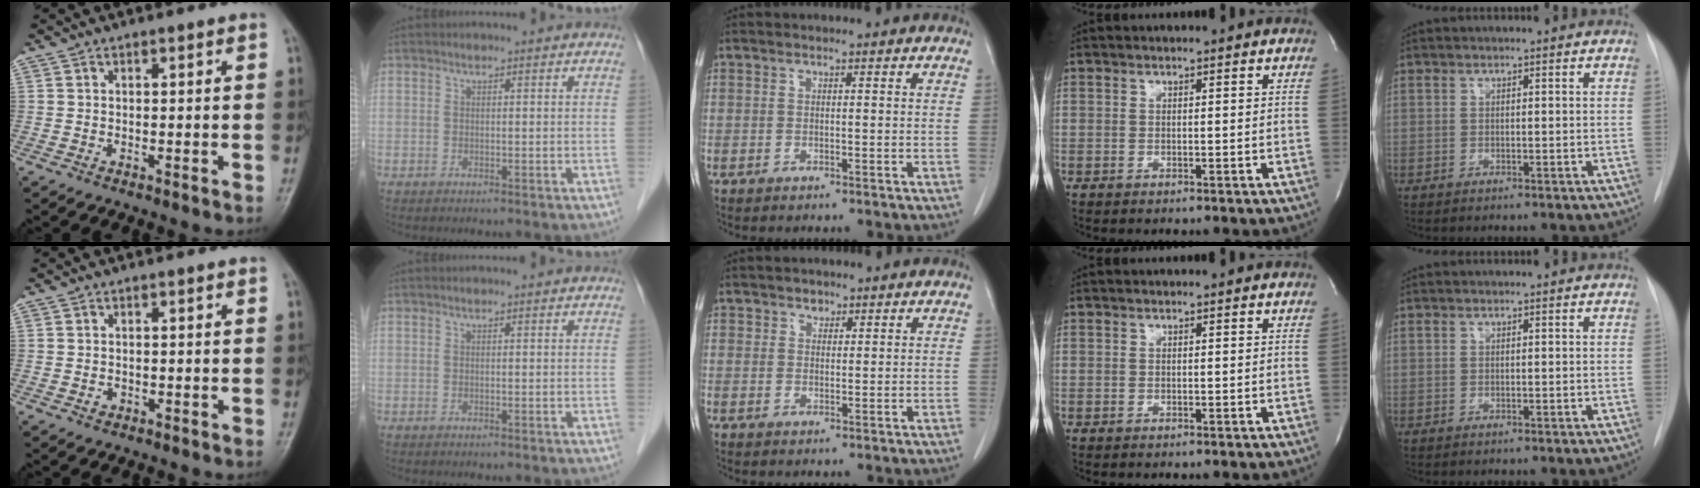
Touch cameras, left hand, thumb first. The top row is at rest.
{"thumb": {"total": 0.9, "force": [-0.3, 0.8, 0.3], "torque": [-0.002, 0.002, -0.004]}, "index": {"total": 0.7, "force": [-0.7, -0.1, -0.1], "torque": [0.003, -0.007, -0.013]}, "middle": {"total": 1.5, "force": [1.0, 1.1, 0.2], "torque": [0.001, -0.003, 0.015]}}